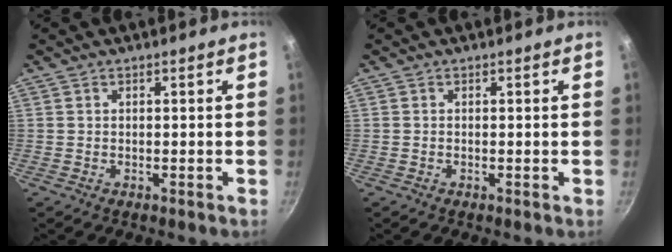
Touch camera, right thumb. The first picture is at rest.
{"total": 0.0}